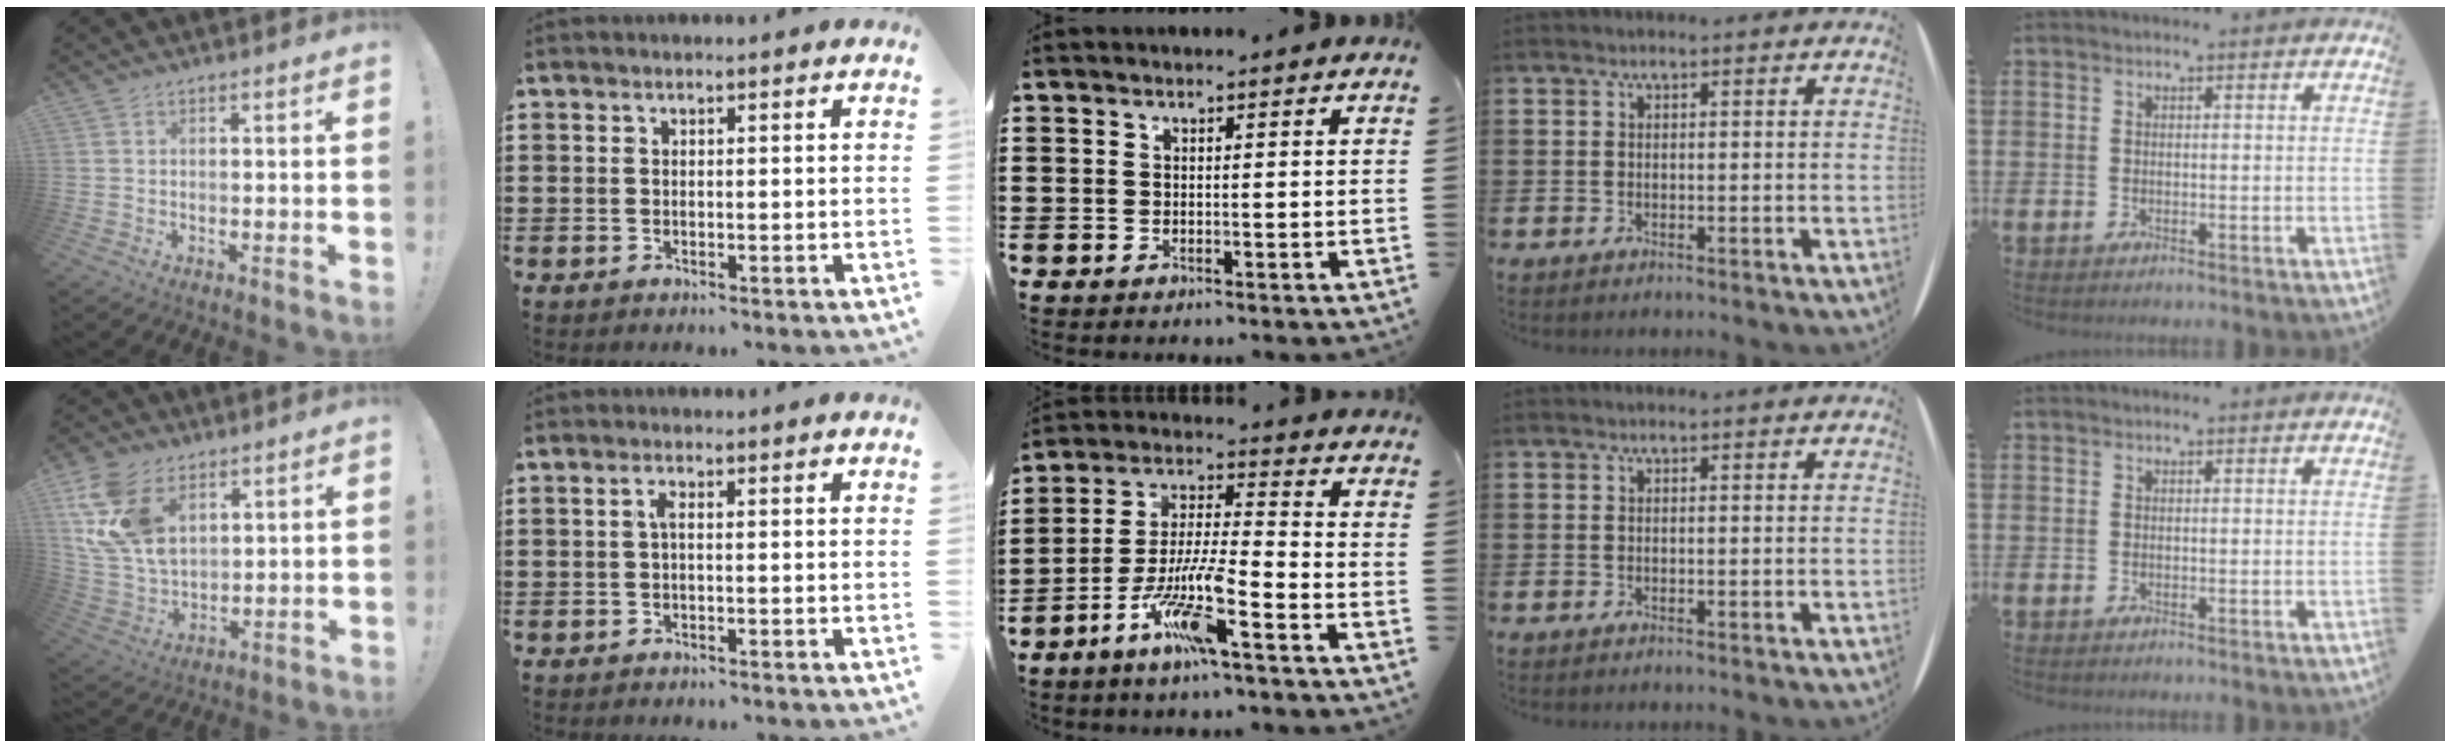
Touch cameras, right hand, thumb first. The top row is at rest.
{"thumb": {"total": 16.8, "force": [8.0, 10.6, 10.4], "torque": [-0.221, -0.035, 0.153]}, "index": {"total": 1.9, "force": [0.0, 0.4, 1.8], "torque": [-0.036, 0.002, -0.002]}, "middle": {"total": 10.6, "force": [-6.1, 1.4, 8.5], "torque": [-0.175, -0.003, -0.118]}}